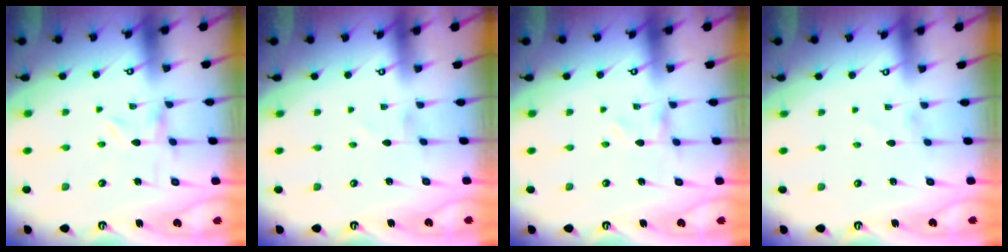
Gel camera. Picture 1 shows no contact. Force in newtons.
{"total": 0.7, "press": 0.6, "slide": 0.1}
{"total": 0.0}
{"total": 1.5, "press": 1.5, "slide": 0.0}